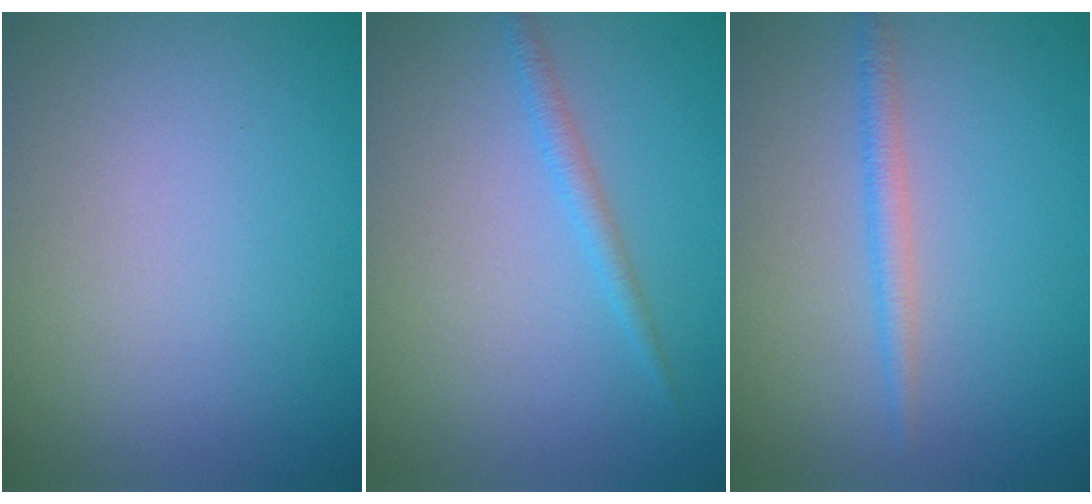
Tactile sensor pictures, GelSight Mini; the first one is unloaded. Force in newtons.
{"total": 1.3, "press": 1.3, "slide": 0.1}
{"total": 1.6, "press": 1.6, "slide": 0.1}